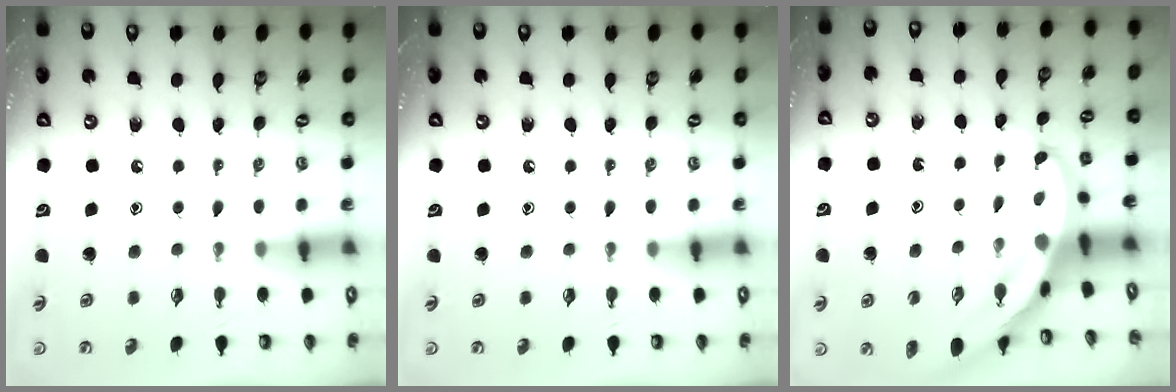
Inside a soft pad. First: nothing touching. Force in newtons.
{"total": 0.0}
{"total": 3.8, "press": 3.8, "slide": 0.2}